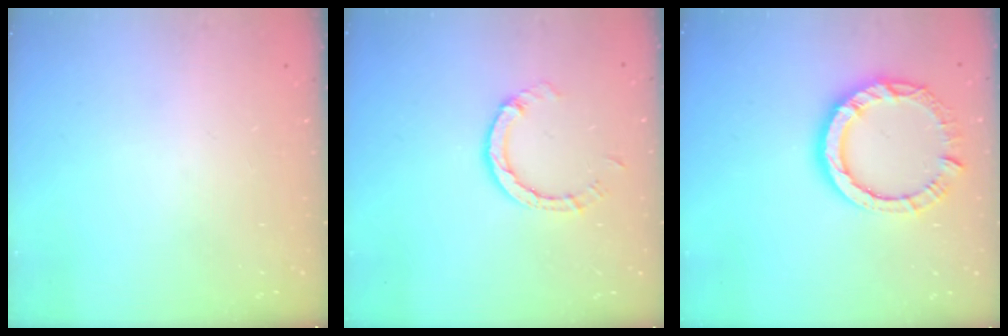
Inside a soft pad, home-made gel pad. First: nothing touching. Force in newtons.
{"total": 3.9, "press": 3.9, "slide": 0.2}
{"total": 11.7, "press": 11.6, "slide": 1.4}